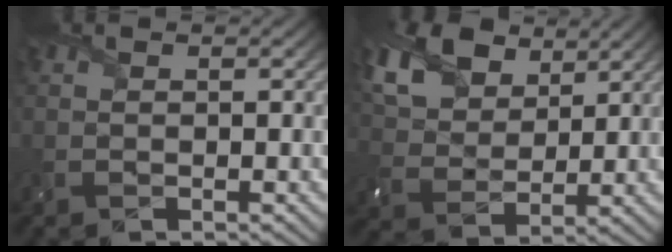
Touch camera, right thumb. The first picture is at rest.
{"total": 12.6, "force": [7.6, 7.7, 6.5], "torque": [-0.201, 0.010, 0.146]}